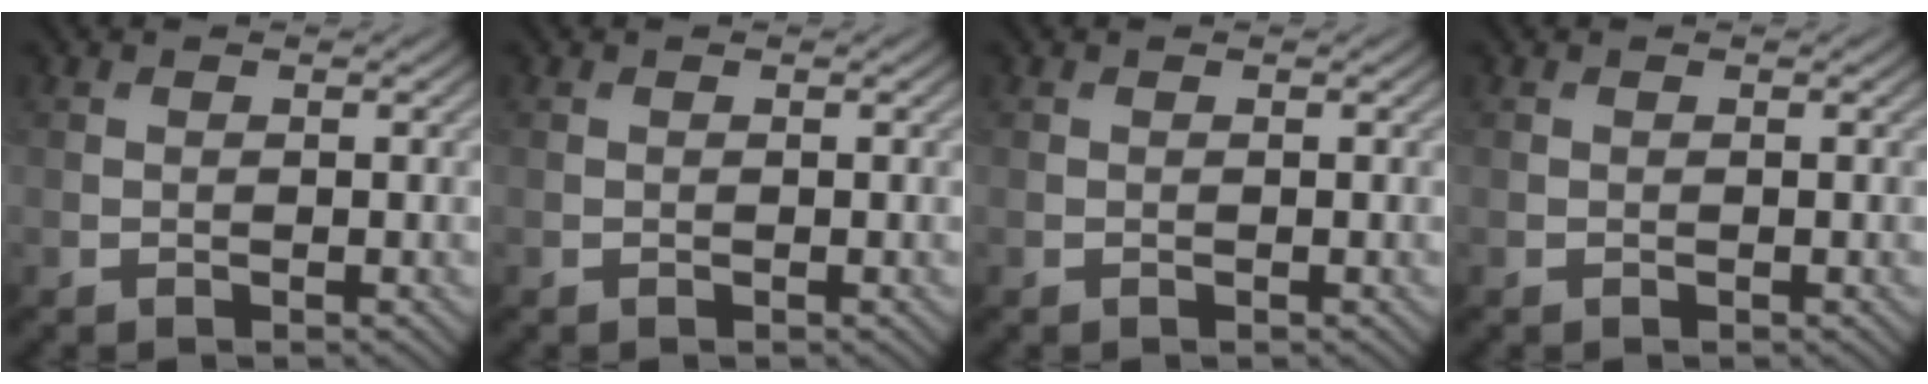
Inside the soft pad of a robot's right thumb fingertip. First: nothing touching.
{"total": 0.0}
{"total": 0.0}
{"total": 0.0}